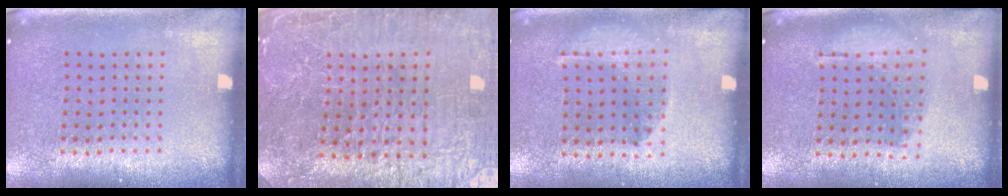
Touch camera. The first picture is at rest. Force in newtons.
{"total": 4.7, "press": 4.5, "slide": 1.3}
{"total": 1.0, "press": 1.0, "slide": 0.1}
{"total": 1.2, "press": 1.1, "slide": 0.5}